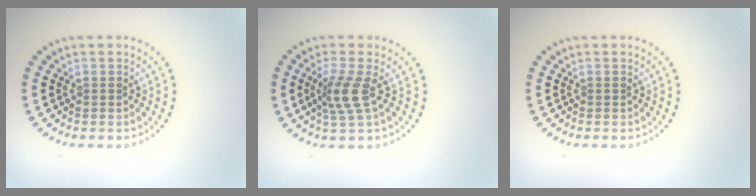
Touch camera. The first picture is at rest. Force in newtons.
{"total": 2.8, "press": 2.2, "slide": 1.8}
{"total": 0.0}